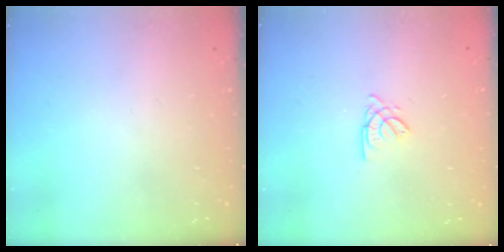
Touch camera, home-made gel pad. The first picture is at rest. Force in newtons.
{"total": 2.6, "press": 2.6, "slide": 0.1}